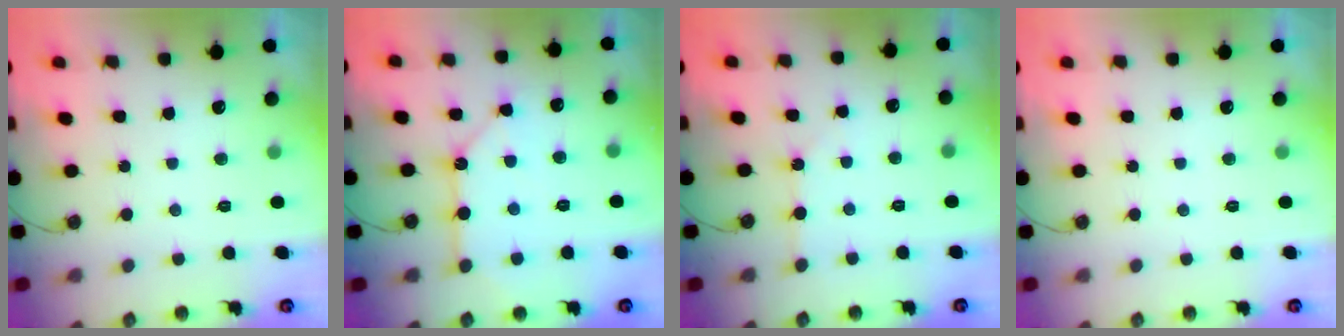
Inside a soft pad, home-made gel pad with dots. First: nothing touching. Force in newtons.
{"total": 12.1, "press": 12.0, "slide": 1.4}
{"total": 2.0, "press": 2.0, "slide": 0.4}
{"total": 0.0}